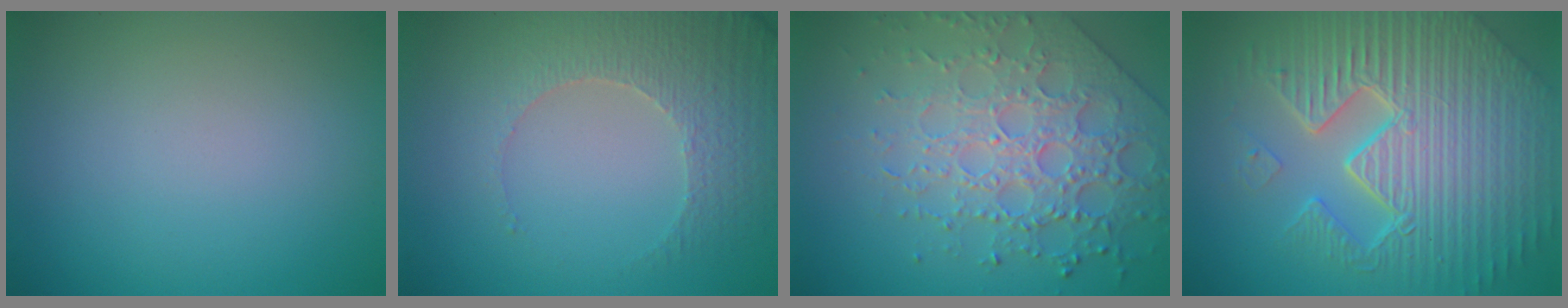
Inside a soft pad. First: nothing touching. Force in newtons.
{"total": 3.9, "press": 3.3, "slide": 2.1}
{"total": 6.2, "press": 5.2, "slide": 3.3}
{"total": 11.2, "press": 7.1, "slide": 8.6}